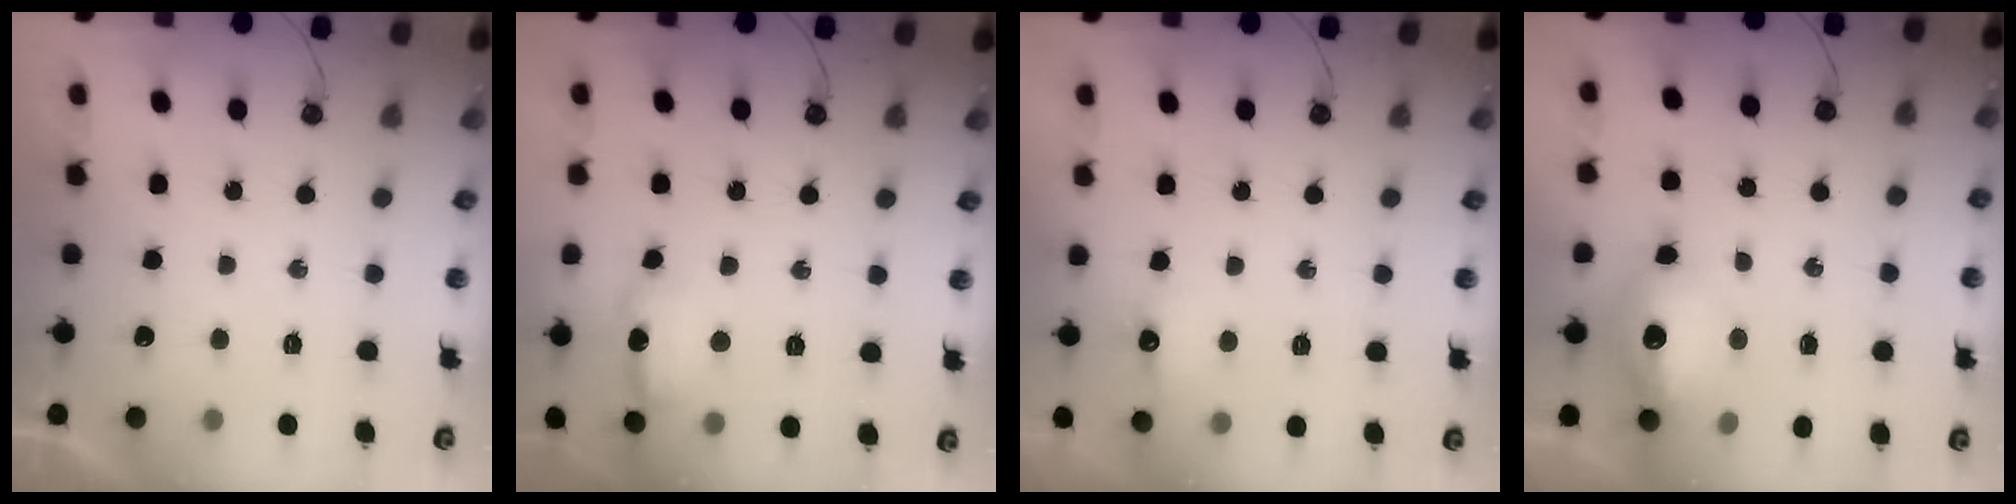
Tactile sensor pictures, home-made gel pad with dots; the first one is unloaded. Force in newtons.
{"total": 12.8, "press": 12.8, "slide": 1.0}
{"total": 6.4, "press": 6.3, "slide": 0.7}
{"total": 14.7, "press": 14.6, "slide": 1.4}